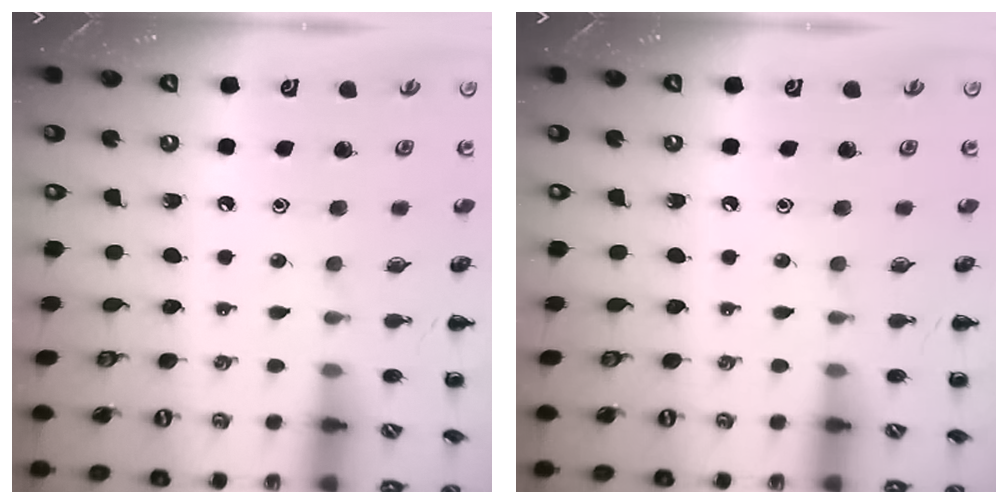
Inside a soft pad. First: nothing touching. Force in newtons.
{"total": 0.0}